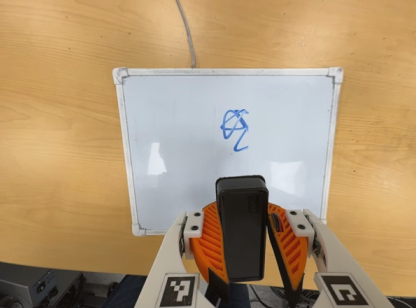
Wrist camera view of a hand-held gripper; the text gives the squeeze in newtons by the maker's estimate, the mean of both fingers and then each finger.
{"total": 8.6, "left": 9.4, "right": 7.9}